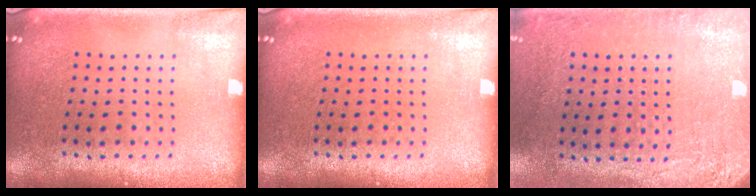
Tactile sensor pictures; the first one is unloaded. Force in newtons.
{"total": 0.0}
{"total": 2.9, "press": 2.4, "slide": 1.6}